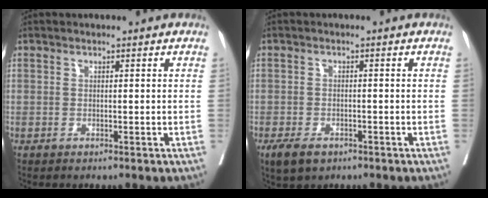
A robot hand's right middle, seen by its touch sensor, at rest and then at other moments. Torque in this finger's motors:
{"motor_torque": [0.41, -0.38, 0.03, 0.01]}